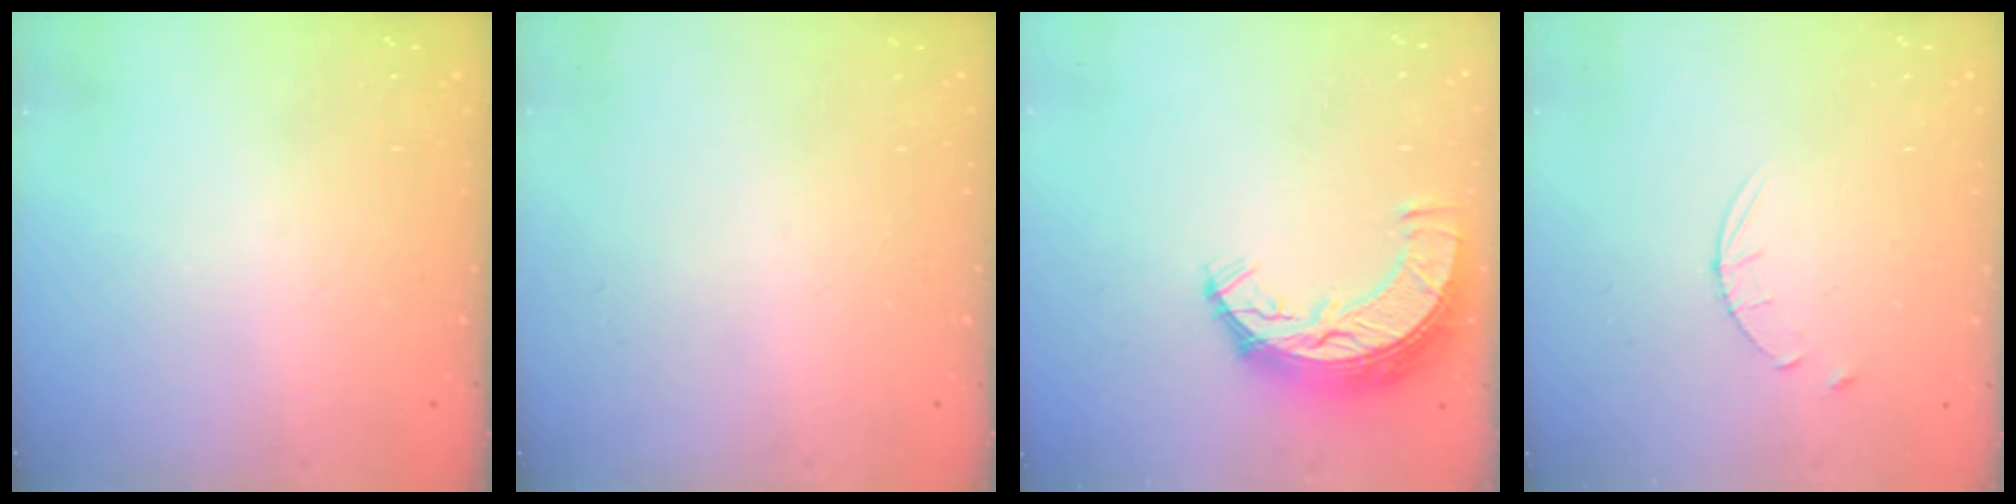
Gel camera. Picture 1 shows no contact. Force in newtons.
{"total": 0.0}
{"total": 9.6, "press": 9.6, "slide": 0.8}
{"total": 4.9, "press": 4.9, "slide": 0.6}